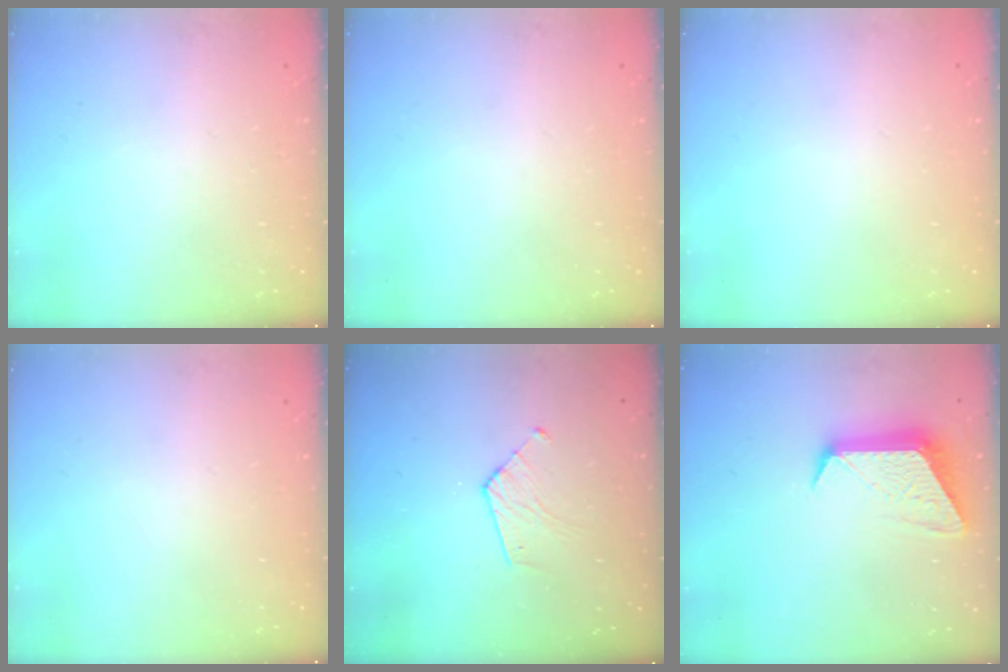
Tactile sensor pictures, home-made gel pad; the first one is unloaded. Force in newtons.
{"total": 0.0}
{"total": 0.0}
{"total": 0.0}
{"total": 6.0, "press": 5.9, "slide": 0.4}
{"total": 11.4, "press": 11.4, "slide": 0.9}